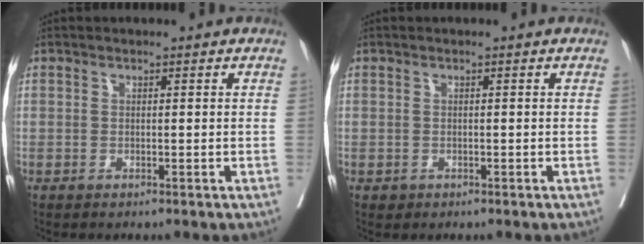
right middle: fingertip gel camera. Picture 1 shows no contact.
{"total": 0.5, "force": [-0.2, 0.5, 0.1], "torque": [-0.003, 0.002, 0.000]}